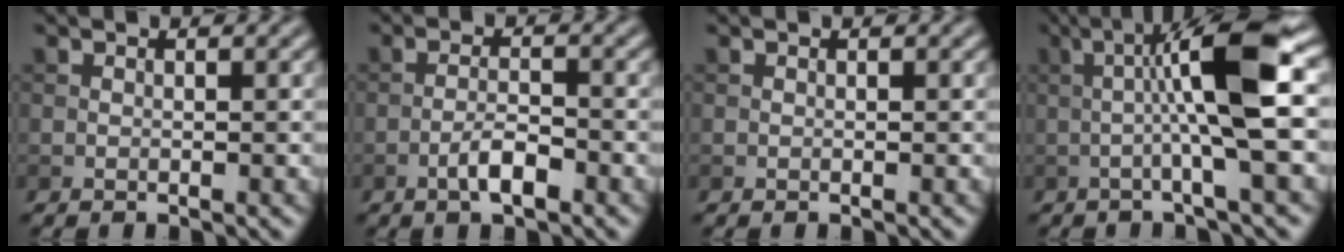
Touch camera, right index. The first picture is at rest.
{"total": 2.7, "force": [-1.4, 0.7, 2.2], "torque": [-0.043, 0.005, -0.030]}
{"total": 0.0}
{"total": 8.6, "force": [0.3, 1.0, 8.5], "torque": [-0.134, 0.015, 0.001]}